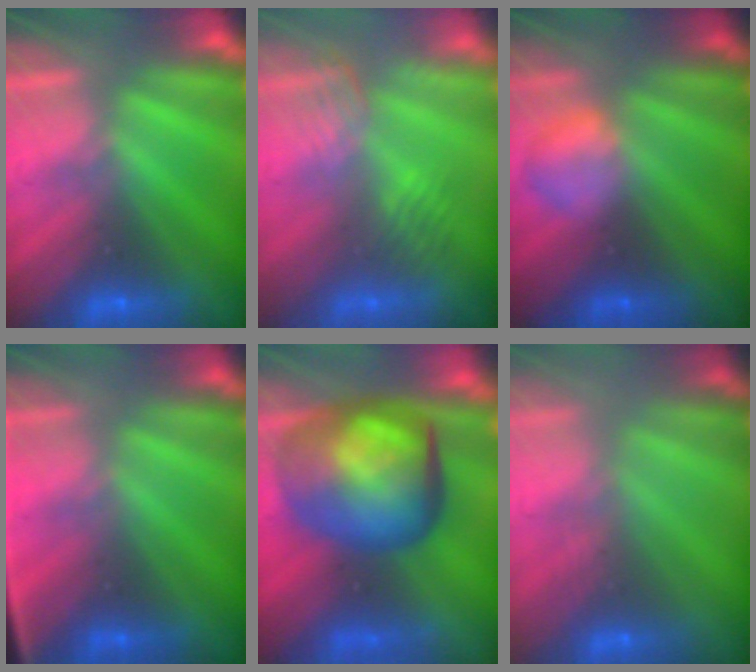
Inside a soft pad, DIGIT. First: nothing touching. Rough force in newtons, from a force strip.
{"total": 2.5}
{"total": 2.2}
{"total": 2.7}
{"total": 7.5}
{"total": 2.9}